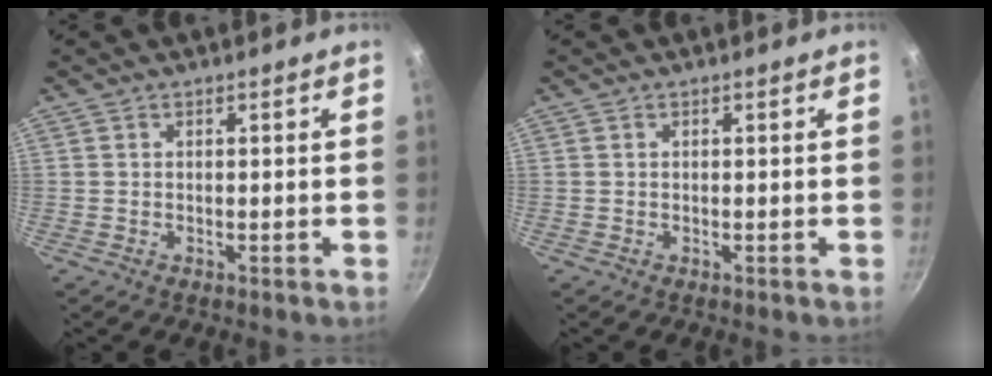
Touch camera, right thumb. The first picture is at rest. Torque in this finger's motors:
{"motor_torque": [-0.06, -0.05, 0.15, 0.05, 0.00]}